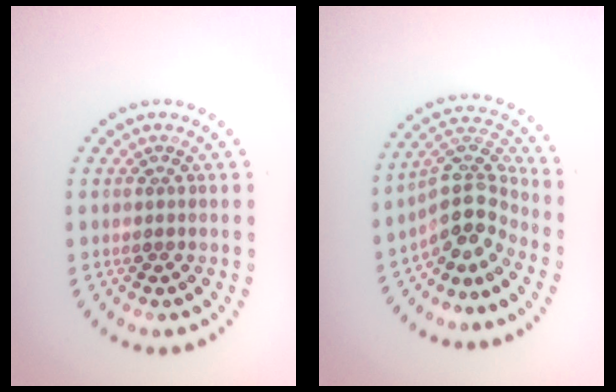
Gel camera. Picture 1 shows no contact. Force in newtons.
{"total": 4.2, "press": 3.1, "slide": 2.8}